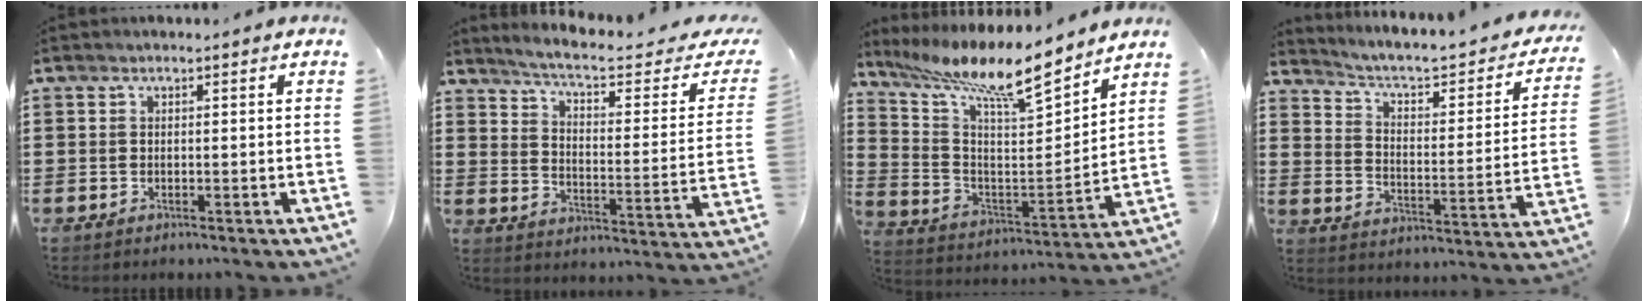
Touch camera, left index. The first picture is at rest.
{"total": 5.6, "force": [4.7, 0.3, 3.0], "torque": [-0.082, -0.033, 0.073]}
{"total": 12.5, "force": [10.1, 2.2, 7.1], "torque": [-0.160, -0.059, 0.166]}
{"total": 3.6, "force": [2.7, 0.9, 2.2], "torque": [-0.059, -0.028, 0.034]}